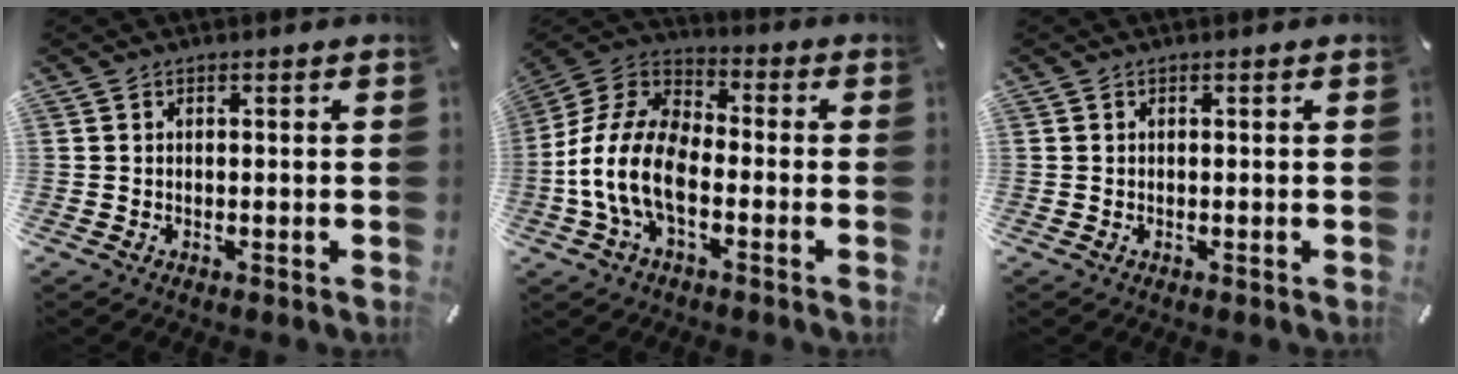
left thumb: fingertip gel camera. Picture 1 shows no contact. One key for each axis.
{"total": 13.3, "fx": -5.5, "fy": 7.5, "fz": 9.5, "tx": -0.215, "ty": 0.011, "tz": -0.106}
{"total": 0.0}